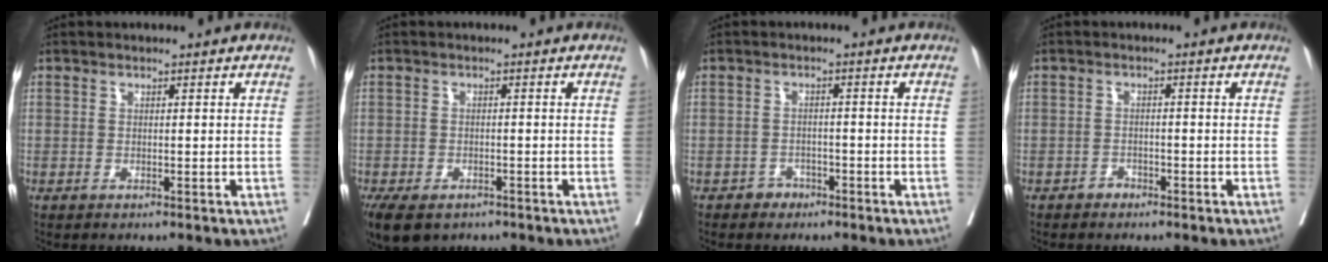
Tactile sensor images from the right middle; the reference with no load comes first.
{"total": 8.5, "force": [-5.5, 5.0, 4.2], "torque": [-0.085, -0.009, -0.080]}
{"total": 1.9, "force": [-1.4, 1.3, 0.2], "torque": [-0.002, 0.007, -0.023]}
{"total": 1.2, "force": [-1.0, 0.7, 0.1], "torque": [0.001, 0.004, -0.019]}